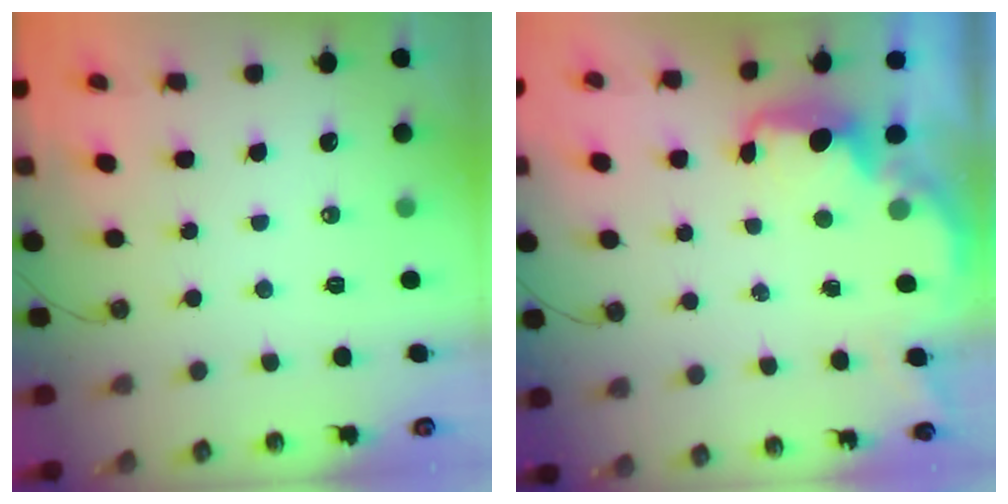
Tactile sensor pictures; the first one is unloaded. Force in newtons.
{"total": 2.3, "press": 2.2, "slide": 0.8}